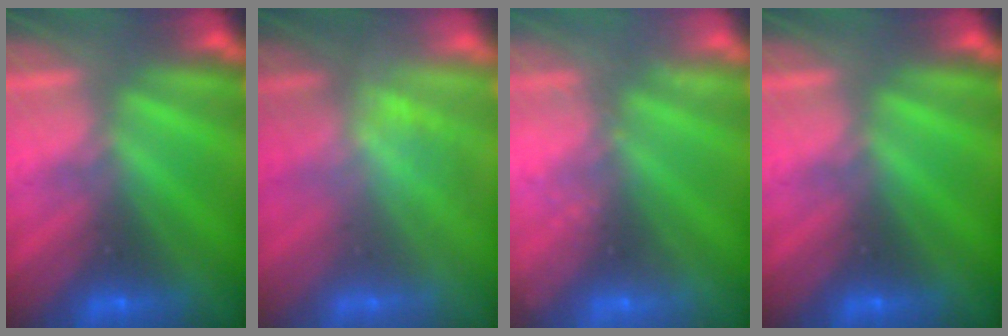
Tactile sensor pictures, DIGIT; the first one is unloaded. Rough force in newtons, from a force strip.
{"total": 1.6}
{"total": 2.3}
{"total": 0.0}